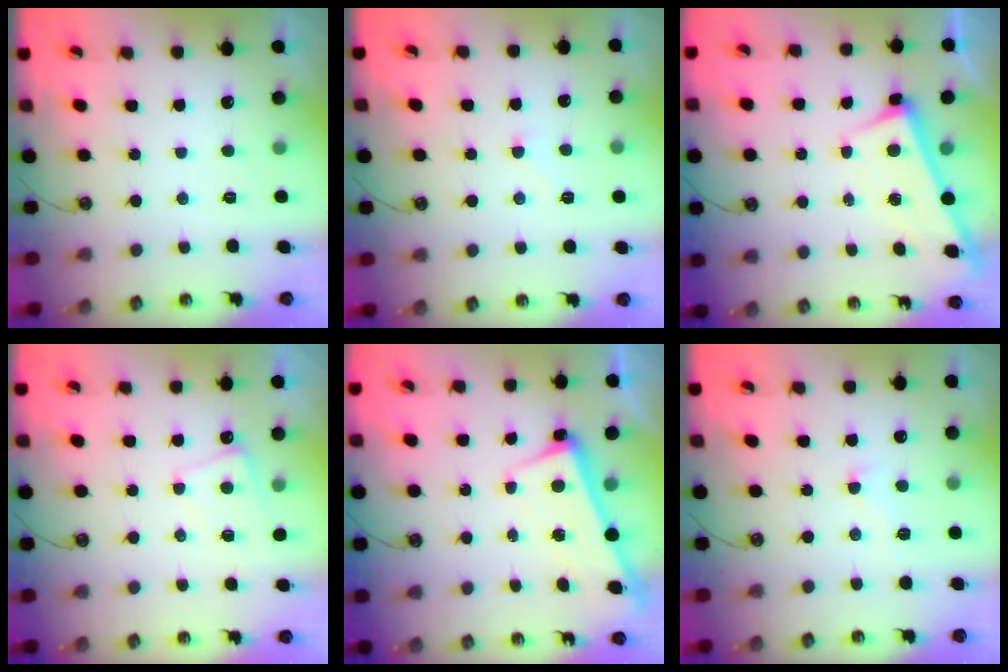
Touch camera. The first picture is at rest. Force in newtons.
{"total": 4.4, "press": 4.4, "slide": 0.3}
{"total": 2.9, "press": 2.9, "slide": 0.3}
{"total": 0.0}
{"total": 2.6, "press": 2.5, "slide": 0.6}
{"total": 0.8, "press": 0.7, "slide": 0.4}